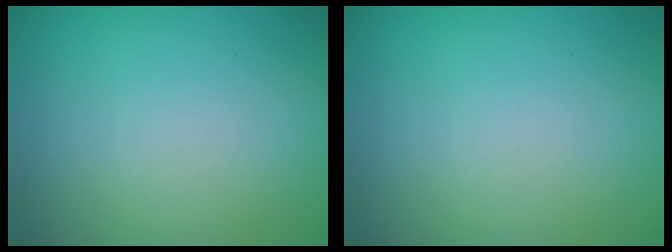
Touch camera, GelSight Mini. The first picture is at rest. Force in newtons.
{"total": 0.0}